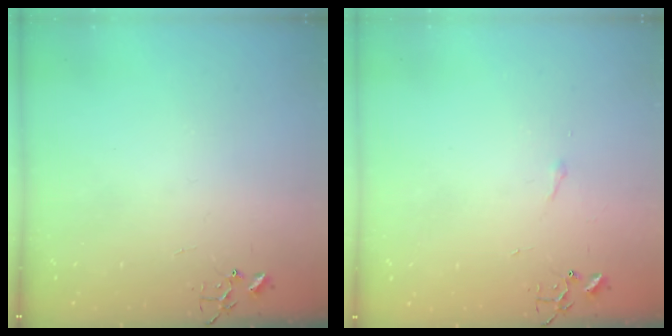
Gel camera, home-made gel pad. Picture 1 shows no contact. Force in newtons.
{"total": 2.9, "press": 2.9, "slide": 0.5}